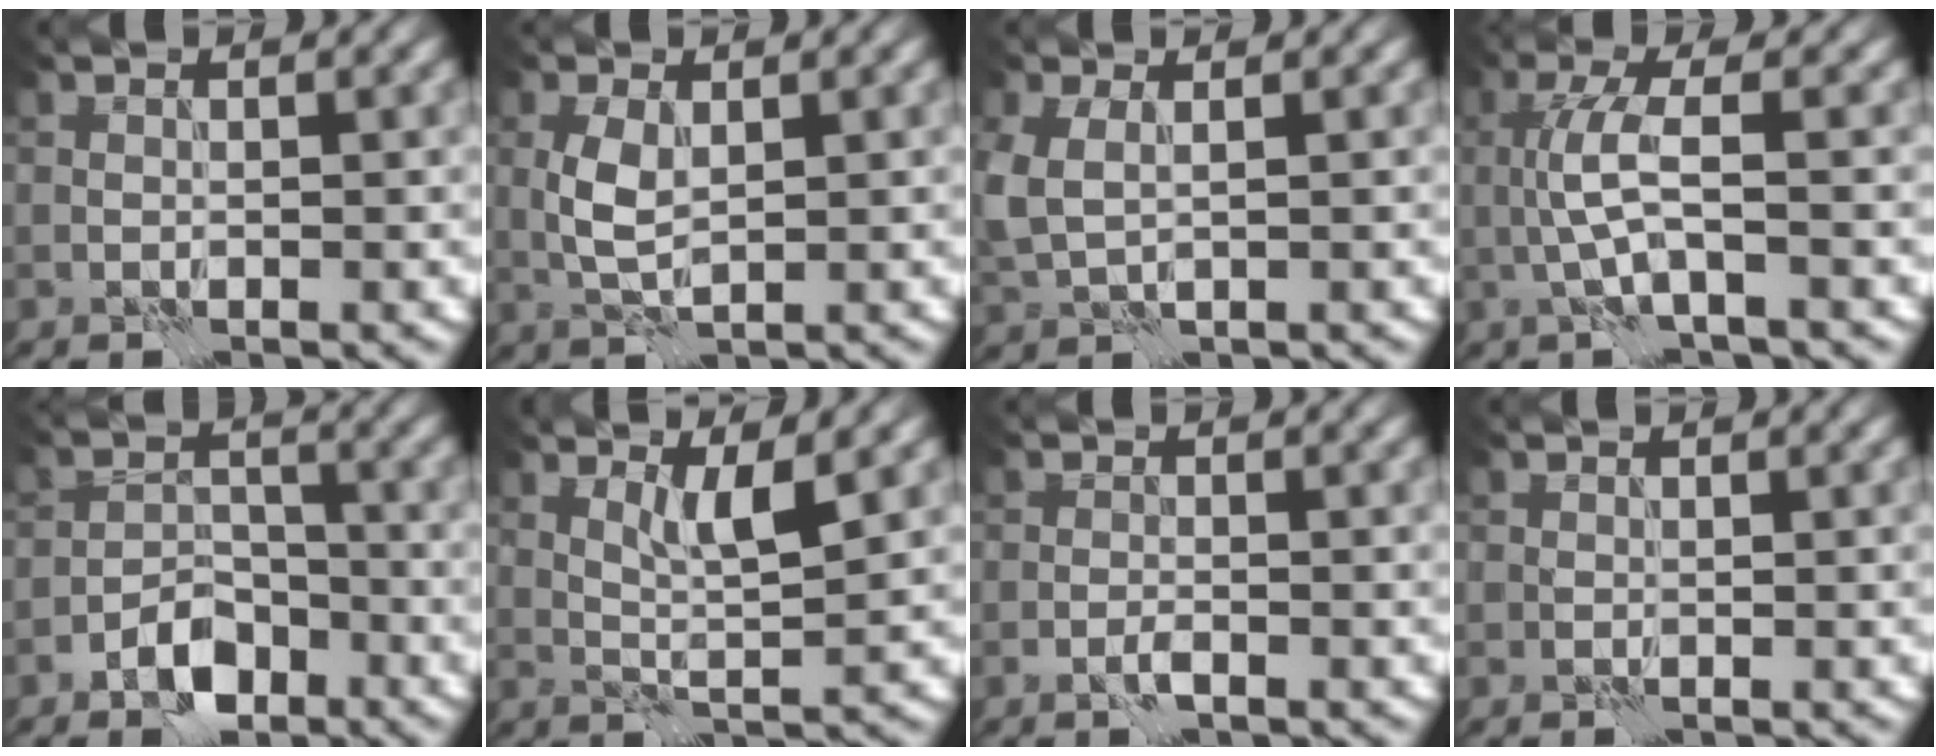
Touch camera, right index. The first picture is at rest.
{"total": 2.8, "force": [0.4, 1.3, 2.4], "torque": [-0.057, 0.001, 0.010]}
{"total": 2.9, "force": [0.3, 1.6, 2.3], "torque": [-0.068, -0.004, 0.013]}
{"total": 3.8, "force": [-0.1, 0.8, 3.7], "torque": [-0.082, 0.002, -0.003]}
{"total": 4.2, "force": [-2.7, 2.3, 2.2], "torque": [-0.030, 0.004, -0.053]}
{"total": 2.8, "force": [1.2, 0.2, 2.5], "torque": [-0.051, -0.008, 0.026]}
{"total": 1.1, "force": [-0.7, 0.3, 0.8], "torque": [-0.019, 0.001, -0.016]}
{"total": 0.0}